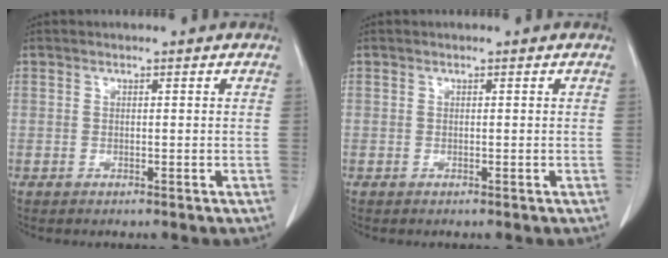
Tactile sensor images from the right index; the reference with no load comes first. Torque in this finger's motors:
{"motor_torque": [0.00, 0.00, 0.00, 0.00]}